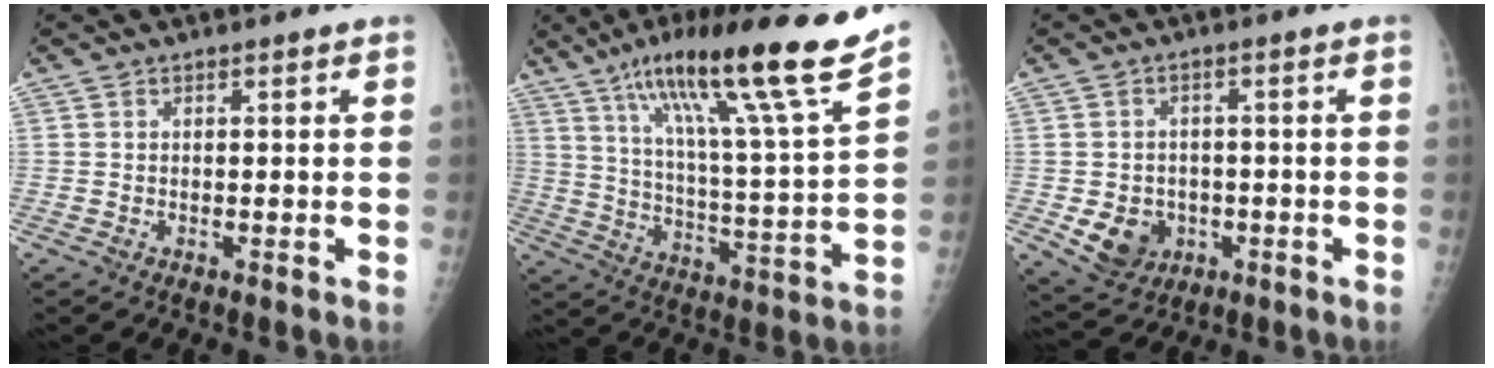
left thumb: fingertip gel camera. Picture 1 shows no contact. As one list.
[{"total": 23.1, "force": [16.1, 1.0, 16.5], "torque": [-0.245, -0.067, 0.261]}, {"total": 7.4, "force": [-1.9, 6.3, 3.4], "torque": [-0.033, 0.008, -0.019]}]